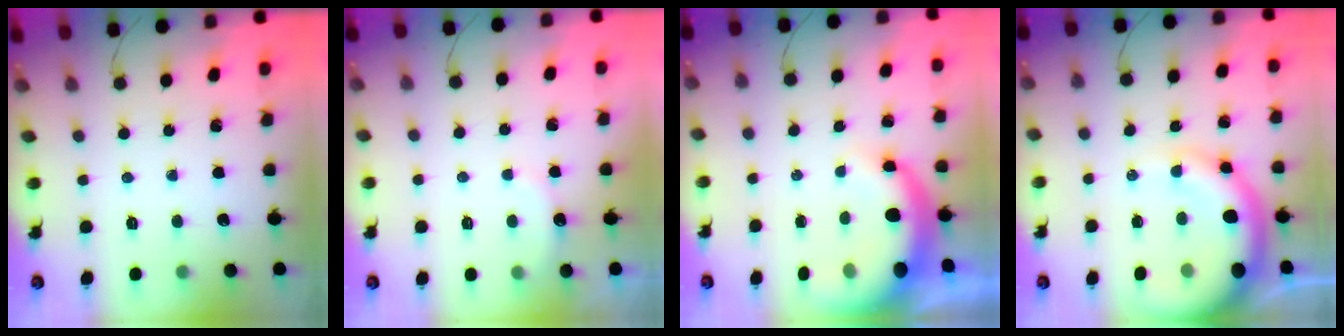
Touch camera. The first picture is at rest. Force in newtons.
{"total": 4.0, "press": 3.9, "slide": 1.1}
{"total": 9.2, "press": 9.2, "slide": 1.2}
{"total": 15.2, "press": 14.8, "slide": 3.1}